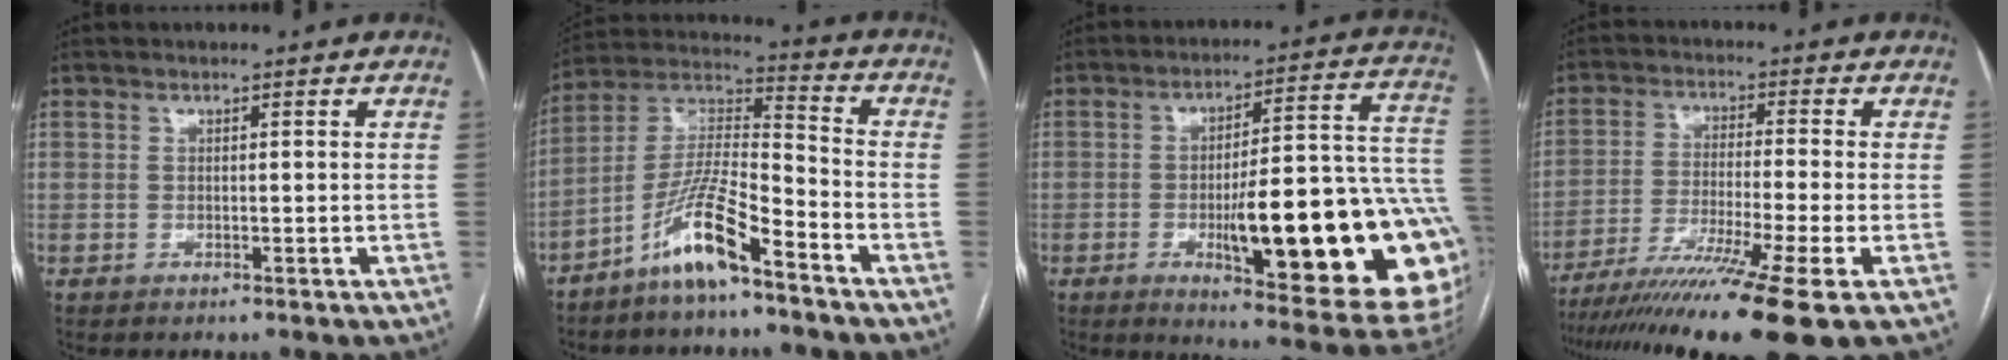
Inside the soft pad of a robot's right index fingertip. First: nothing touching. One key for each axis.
{"total": 11.6, "fx": -7.5, "fy": 1.4, "fz": 8.7, "tx": -0.180, "ty": 0.003, "tz": -0.149}
{"total": 28.2, "fx": -5.8, "fy": 4.7, "fz": 27.2, "tx": -0.275, "ty": 0.003, "tz": -0.075}
{"total": 15.9, "fx": -11.4, "fy": -2.3, "fz": 10.8, "tx": -0.174, "ty": -0.043, "tz": -0.189}